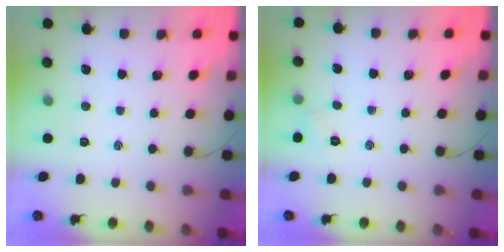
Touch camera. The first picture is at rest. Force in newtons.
{"total": 2.9, "press": 2.7, "slide": 1.0}